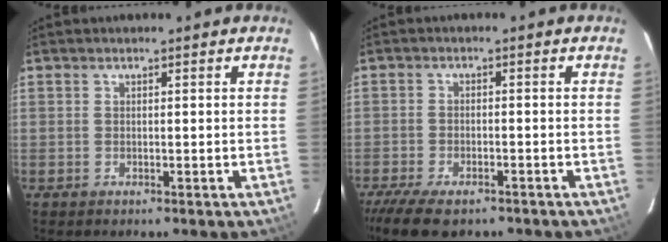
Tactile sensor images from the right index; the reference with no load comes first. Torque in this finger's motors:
{"motor_torque": [0.85, -0.78, 0.37, 0.08]}